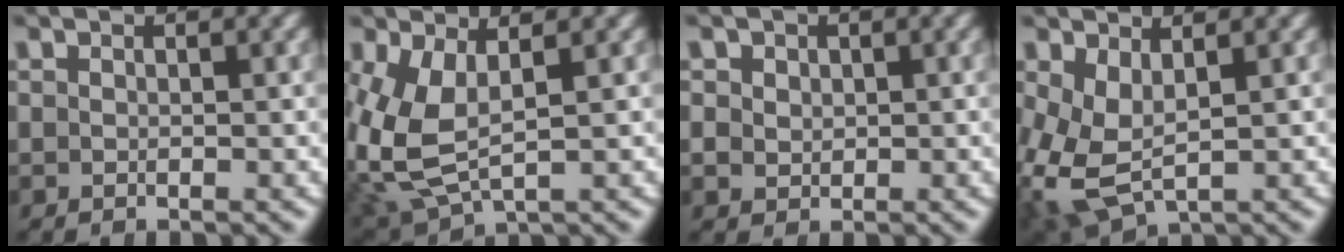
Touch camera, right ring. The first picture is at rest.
{"total": 6.9, "force": [0.0, 5.0, 4.8], "torque": [-0.149, -0.034, 0.022]}
{"total": 2.9, "force": [0.6, 2.7, 0.8], "torque": [-0.026, -0.007, 0.017]}
{"total": 6.2, "force": [-1.2, 4.8, 3.8], "torque": [-0.119, -0.048, 0.006]}